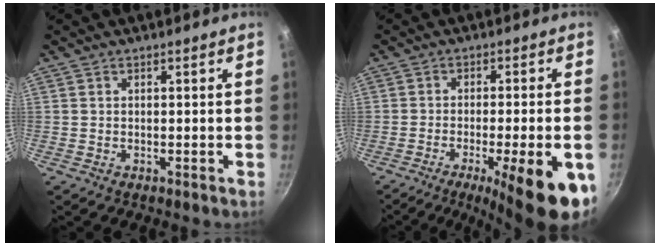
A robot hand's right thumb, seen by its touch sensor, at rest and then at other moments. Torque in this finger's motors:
{"motor_torque": [2.52, 2.51, 1.36, -1.41, 0.52]}